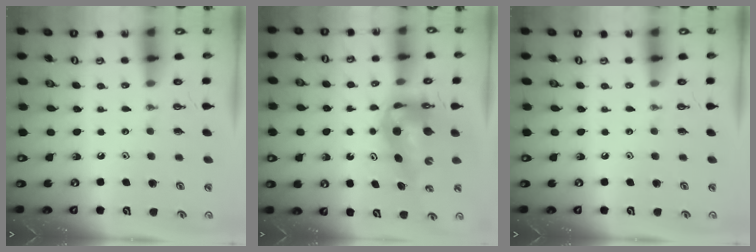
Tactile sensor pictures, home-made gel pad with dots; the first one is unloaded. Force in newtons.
{"total": 8.1, "press": 7.9, "slide": 1.9}
{"total": 0.0}